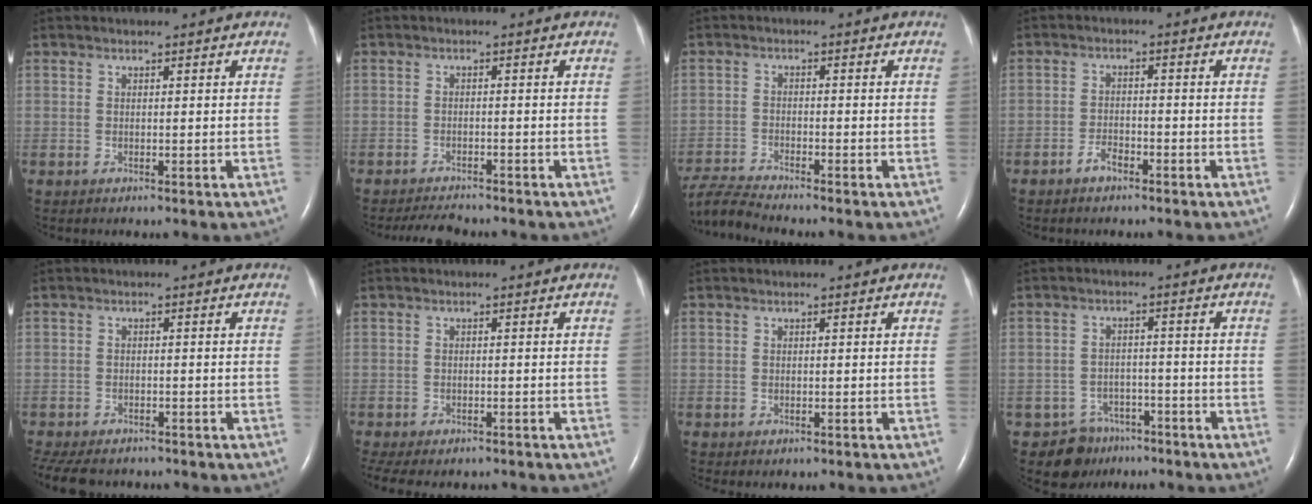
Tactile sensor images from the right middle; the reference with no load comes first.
{"total": 4.8, "force": [-4.5, 0.7, 1.4], "torque": [-0.025, -0.014, -0.072]}
{"total": 5.8, "force": [-5.6, -1.4, 0.9], "torque": [-0.024, -0.011, -0.109]}
{"total": 2.6, "force": [-1.9, 1.1, 1.4], "torque": [-0.027, 0.003, -0.035]}
{"total": 11.7, "force": [-9.5, 4.9, 4.9], "torque": [-0.119, -0.015, -0.129]}
{"total": 9.8, "force": [-7.9, 3.9, 4.3], "torque": [-0.090, -0.002, -0.101]}
{"total": 0.8, "force": [-0.6, 0.4, 0.4], "torque": [-0.006, -0.001, -0.006]}
{"total": 6.2, "force": [-4.5, 4.2, -0.4], "torque": [0.013, 0.017, -0.068]}